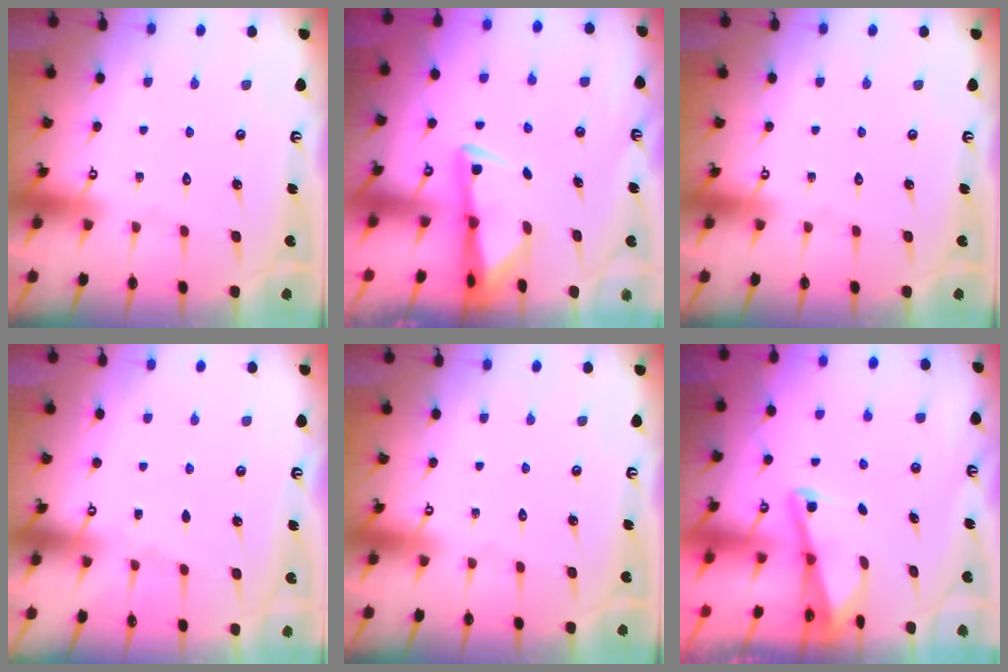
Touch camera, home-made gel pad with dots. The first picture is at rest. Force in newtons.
{"total": 2.8, "press": 2.8, "slide": 0.4}
{"total": 0.0}
{"total": 1.9, "press": 1.9, "slide": 0.4}
{"total": 0.0}
{"total": 2.1, "press": 2.0, "slide": 0.4}